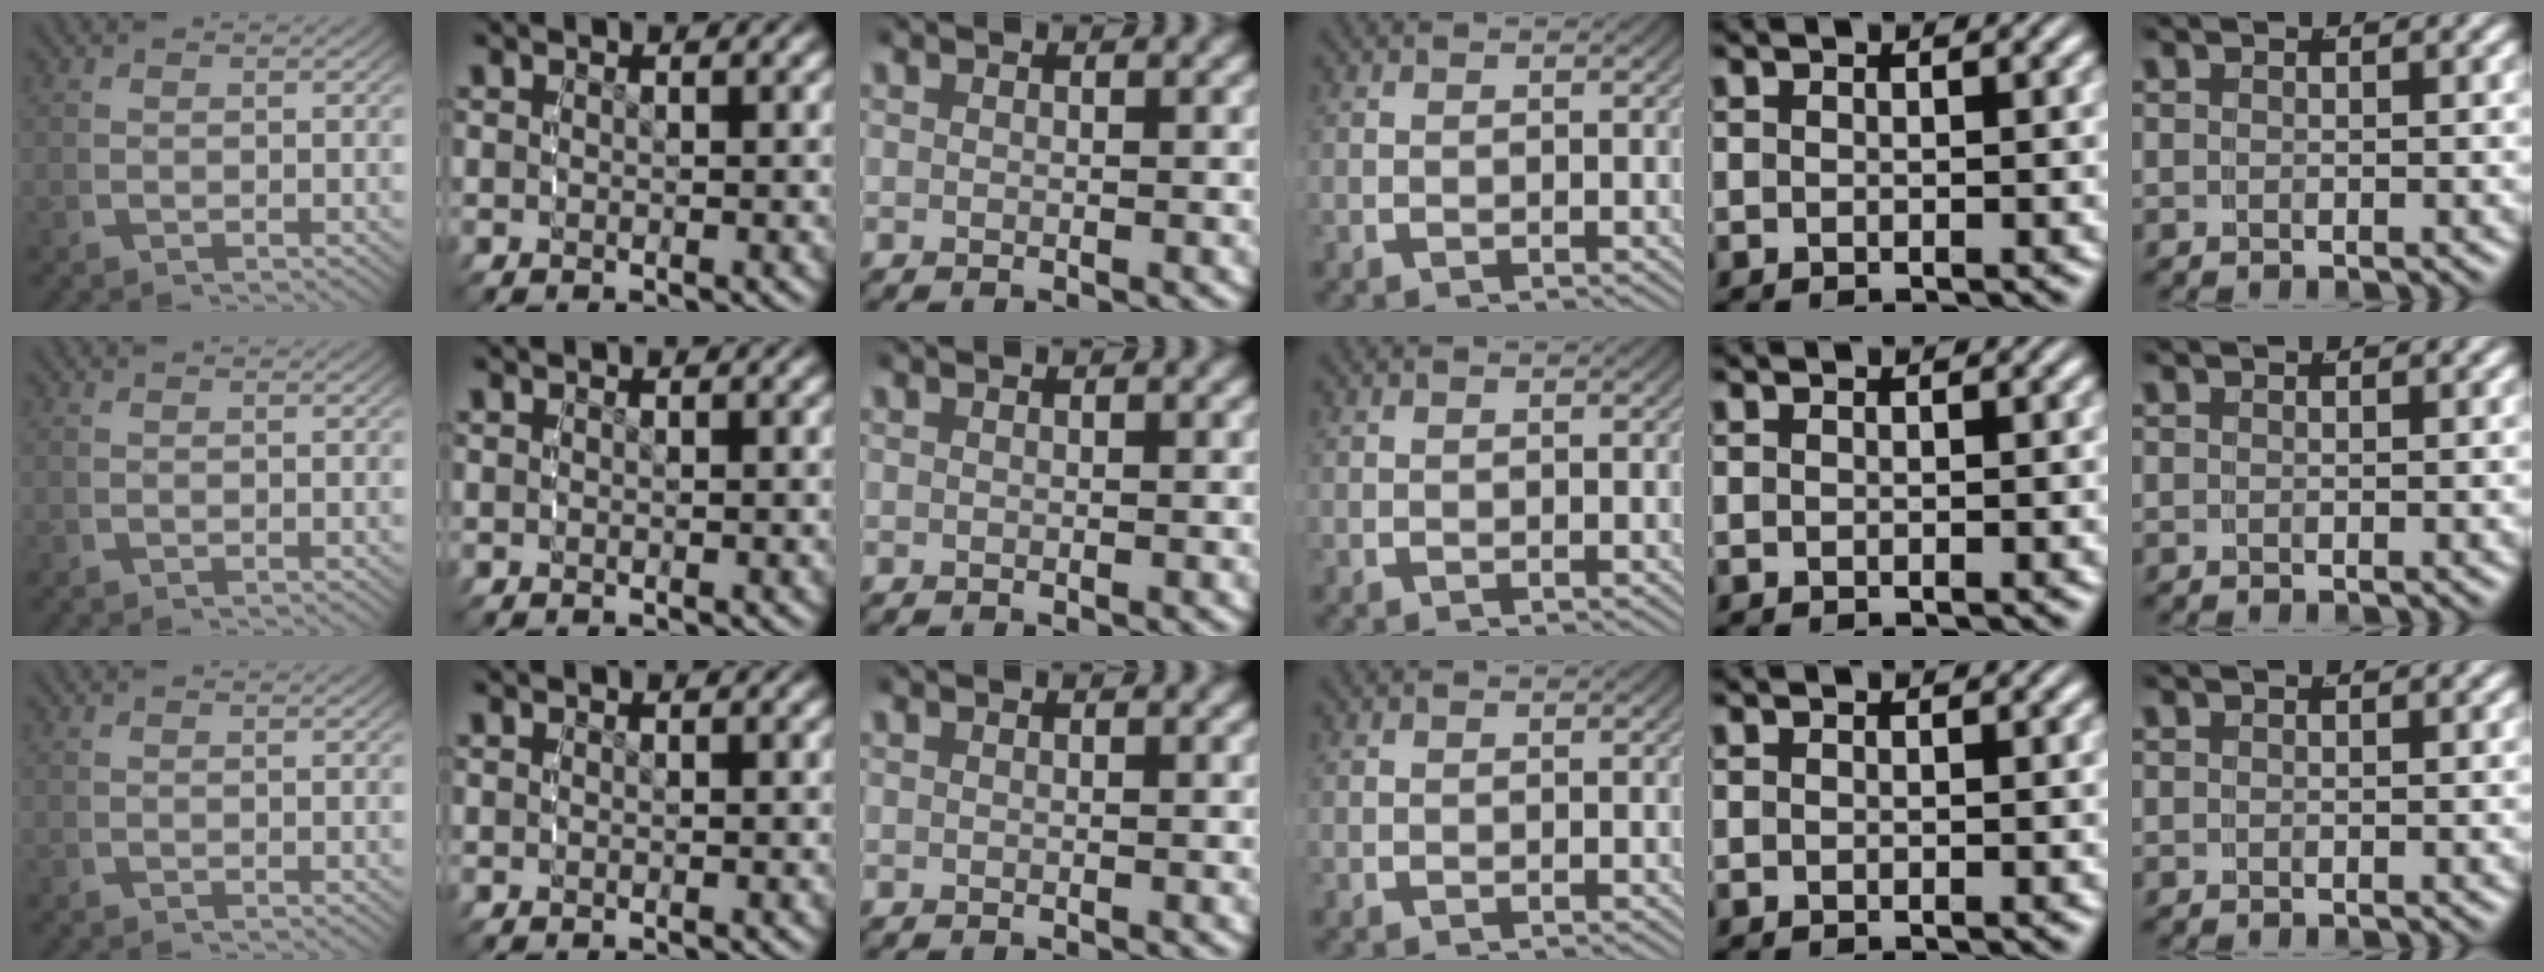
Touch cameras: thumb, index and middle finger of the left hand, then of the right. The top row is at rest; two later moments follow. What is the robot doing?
{"motion": "reach", "object": "photo album"}